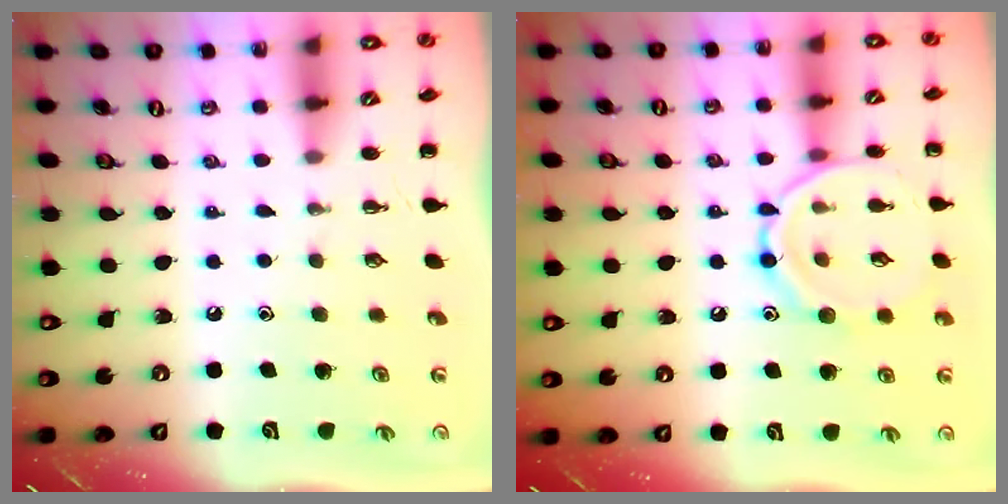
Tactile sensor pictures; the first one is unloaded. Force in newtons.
{"total": 11.7, "press": 11.7, "slide": 0.5}